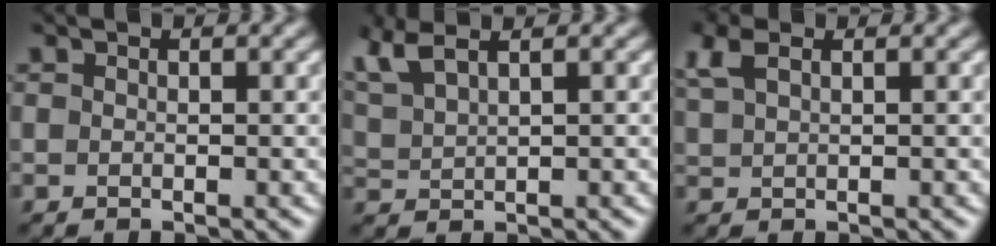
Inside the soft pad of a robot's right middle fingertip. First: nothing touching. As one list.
[{"total": 4.8, "force": [3.1, 1.8, 3.1], "torque": [-0.084, 0.023, 0.054]}, {"total": 2.8, "force": [1.6, 1.2, 1.9], "torque": [-0.051, 0.008, 0.033]}]